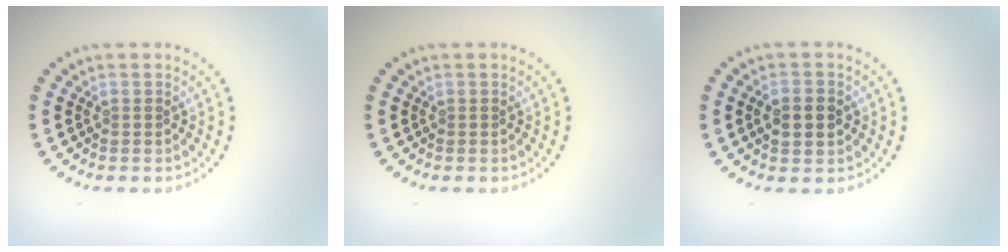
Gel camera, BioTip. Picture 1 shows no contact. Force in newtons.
{"total": 0.0}
{"total": 3.3, "press": 3.3, "slide": 0.1}